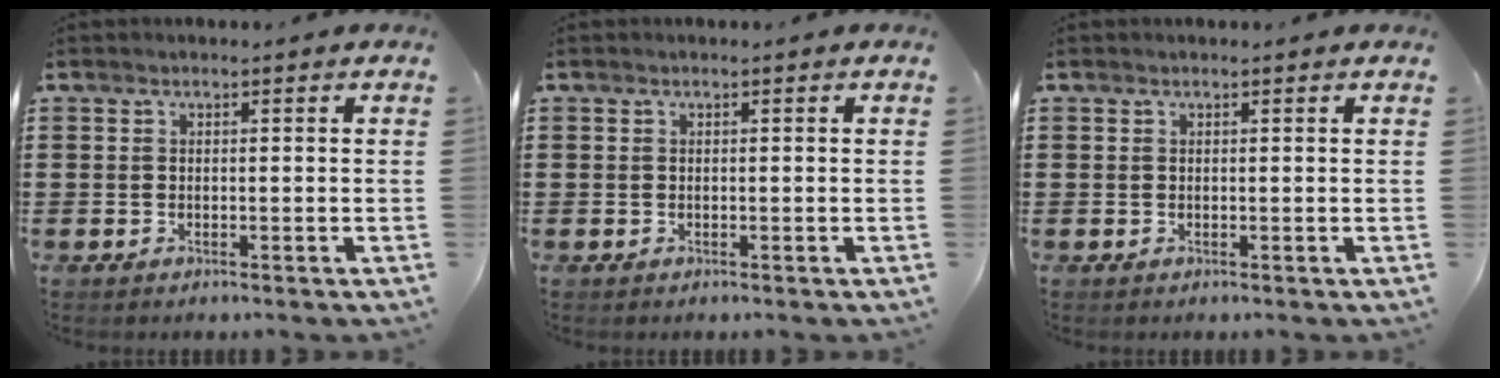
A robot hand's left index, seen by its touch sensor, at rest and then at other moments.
{"total": 0.0}
{"total": 0.0}